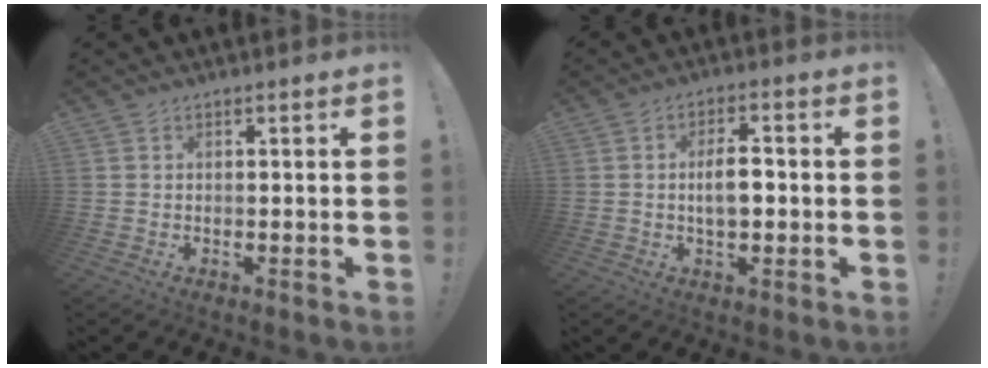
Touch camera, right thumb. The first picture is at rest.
{"total": 6.5, "force": [-0.6, 3.1, 5.7], "torque": [-0.095, 0.001, -0.020]}